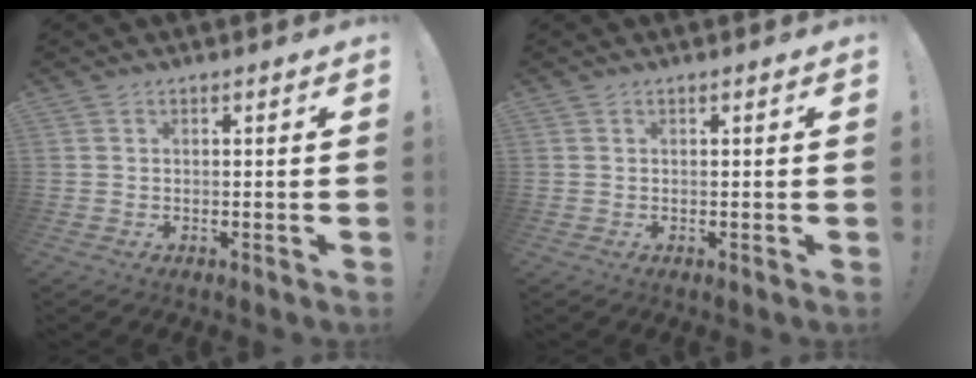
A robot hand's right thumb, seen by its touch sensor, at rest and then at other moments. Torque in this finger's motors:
{"motor_torque": [0.00, 0.00, 0.01, -0.02, 0.02]}